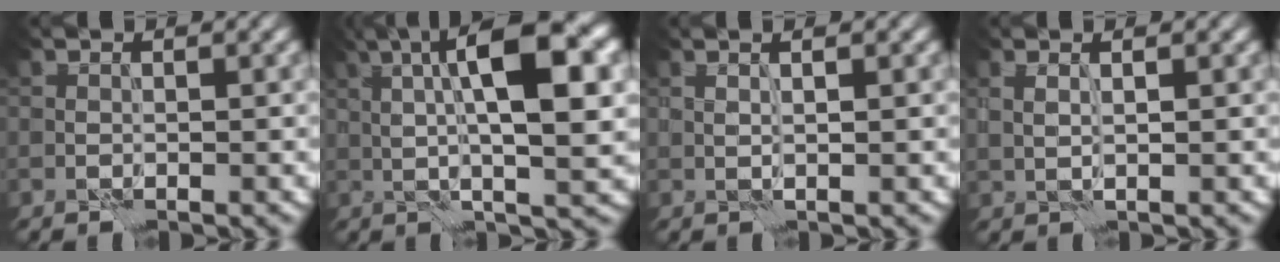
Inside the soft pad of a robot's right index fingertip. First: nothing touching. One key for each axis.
{"total": 10.6, "fx": 2.6, "fy": 2.4, "fz": 10.0, "tx": -0.144, "ty": 0.012, "tz": 0.041}
{"total": 1.2, "fx": 0.9, "fy": -0.1, "fz": 0.8, "tx": -0.009, "ty": -0.008, "tz": 0.010}
{"total": 1.2, "fx": 0.9, "fy": 0.1, "fz": 0.8, "tx": -0.016, "ty": -0.005, "tz": 0.018}